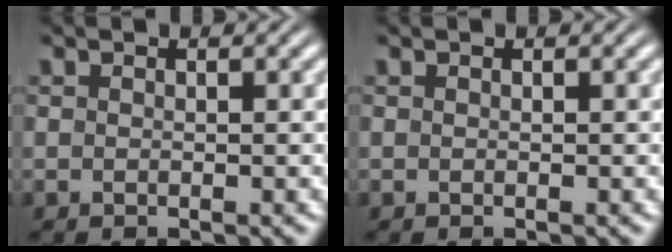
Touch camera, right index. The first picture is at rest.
{"total": 0.0}